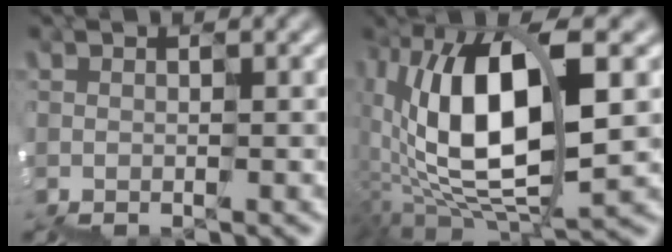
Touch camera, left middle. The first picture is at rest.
{"total": 9.3, "force": [1.5, 3.9, 8.3], "torque": [-0.172, 0.021, 0.026]}